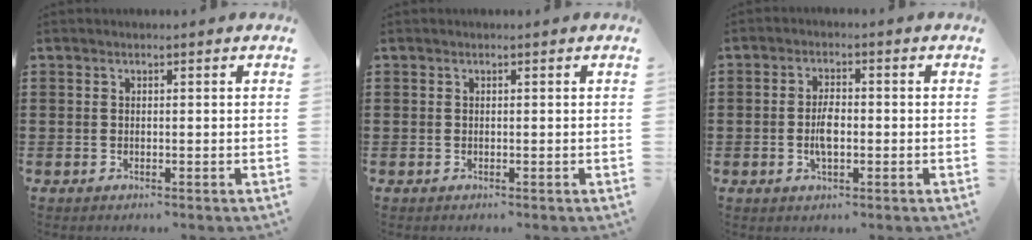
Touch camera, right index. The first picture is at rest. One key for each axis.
{"total": 0.0}
{"total": 3.8, "fx": -0.6, "fy": 1.6, "fz": 3.3, "tx": -0.076, "ty": -0.001, "tz": -0.015}